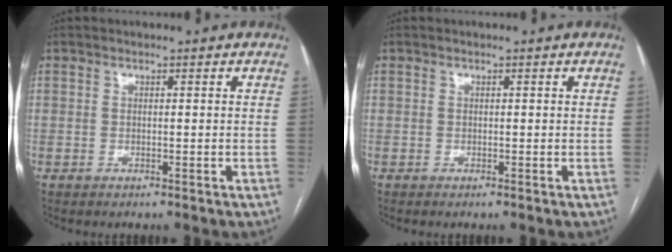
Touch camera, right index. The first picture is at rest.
{"total": 0.0}